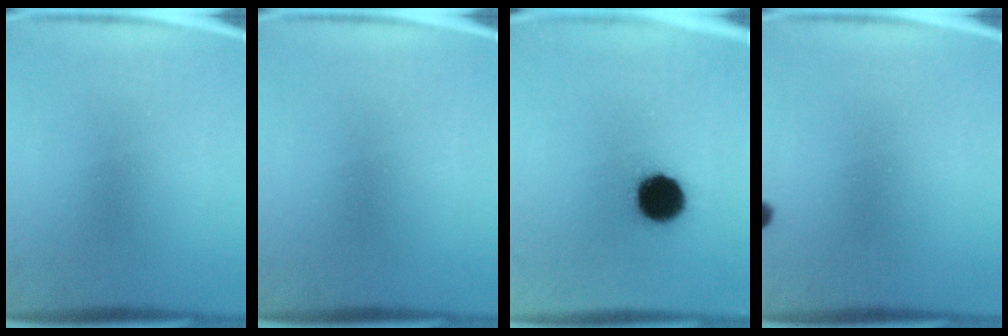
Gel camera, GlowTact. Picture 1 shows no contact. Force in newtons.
{"total": 0.0}
{"total": 11.8}
{"total": 1.3}